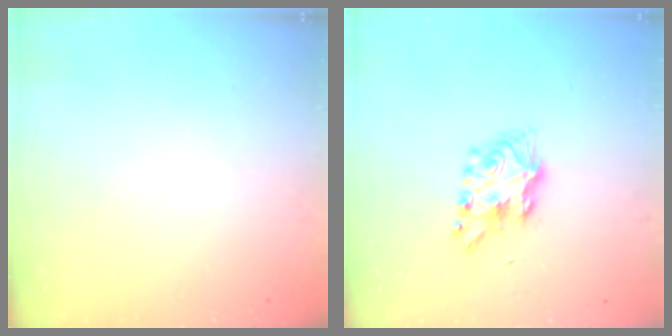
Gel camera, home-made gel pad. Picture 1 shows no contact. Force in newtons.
{"total": 7.2, "press": 7.2, "slide": 0.2}